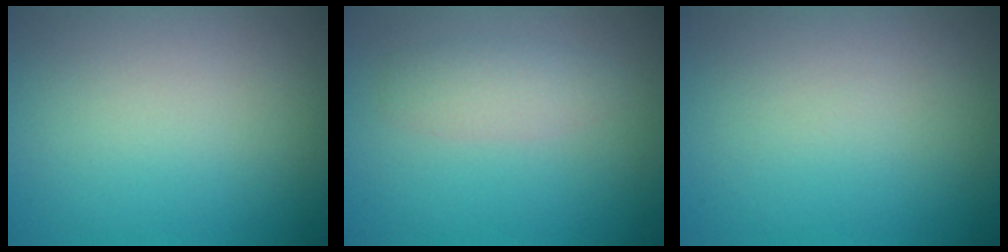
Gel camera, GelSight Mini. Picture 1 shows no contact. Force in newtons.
{"total": 2.3, "press": 2.3, "slide": 0.1}
{"total": 0.0}